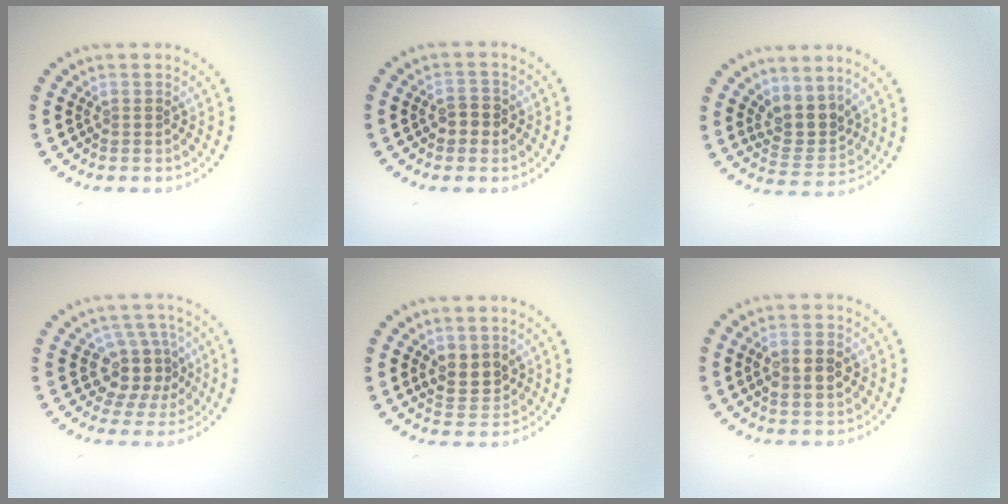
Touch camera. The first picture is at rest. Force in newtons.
{"total": 1.9, "press": 1.8, "slide": 0.4}
{"total": 3.2, "press": 2.5, "slide": 2.1}
{"total": 4.0, "press": 3.3, "slide": 2.2}
{"total": 2.7, "press": 2.6, "slide": 0.8}
{"total": 2.9, "press": 2.9, "slide": 0.4}